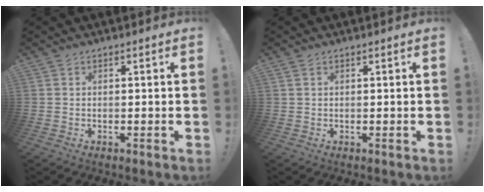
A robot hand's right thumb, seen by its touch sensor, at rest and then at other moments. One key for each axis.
{"total": 0.6, "fx": 0.5, "fy": 0.2, "fz": 0.2, "tx": -0.002, "ty": 0.000, "tz": 0.011}